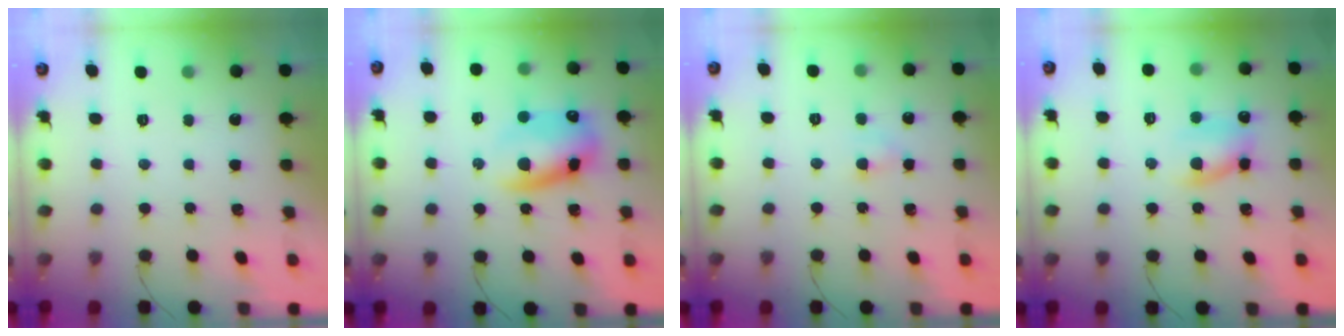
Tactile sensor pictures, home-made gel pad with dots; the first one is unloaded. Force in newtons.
{"total": 11.7, "press": 11.4, "slide": 2.7}
{"total": 3.0, "press": 2.8, "slide": 1.0}
{"total": 9.2, "press": 9.0, "slide": 1.7}